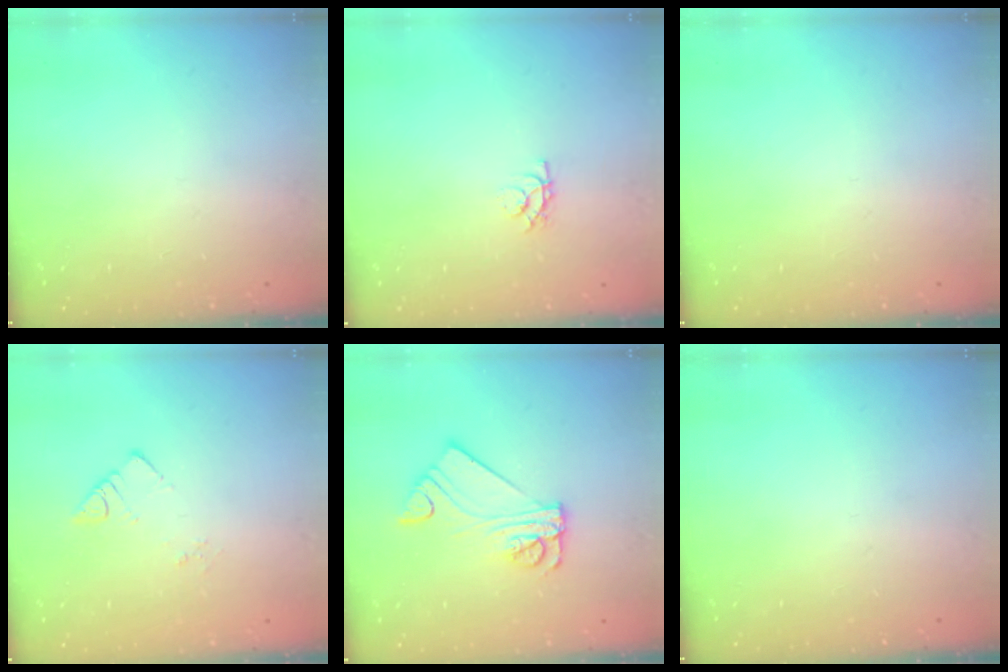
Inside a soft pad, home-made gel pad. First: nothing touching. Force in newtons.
{"total": 3.6, "press": 3.6, "slide": 0.4}
{"total": 0.0}
{"total": 2.6, "press": 2.6, "slide": 0.1}
{"total": 9.3, "press": 9.3, "slide": 0.9}
{"total": 0.0}